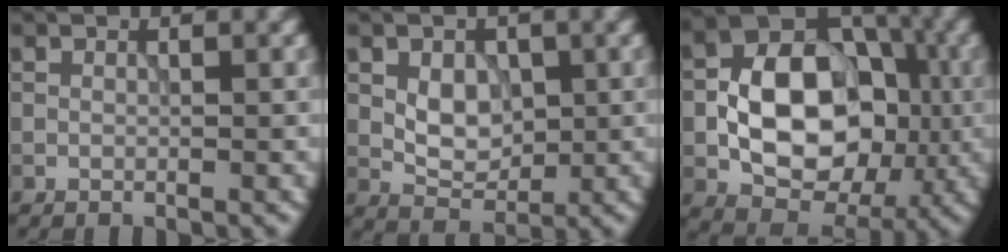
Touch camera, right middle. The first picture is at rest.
{"total": 3.4, "force": [0.2, 2.4, 2.4], "torque": [-0.041, -0.004, 0.004]}
{"total": 10.7, "force": [-1.8, 7.5, 7.5], "torque": [-0.118, 0.018, -0.037]}